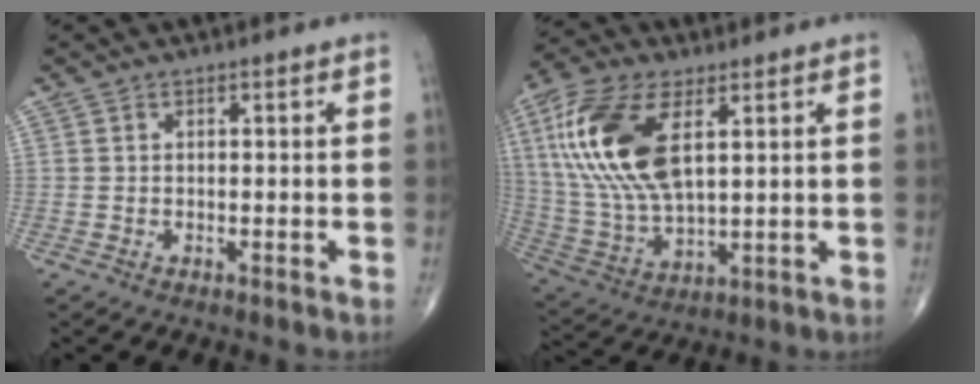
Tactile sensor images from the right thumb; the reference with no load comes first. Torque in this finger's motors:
{"motor_torque": [-0.69, 1.65, 0.52, -0.21, 0.42]}